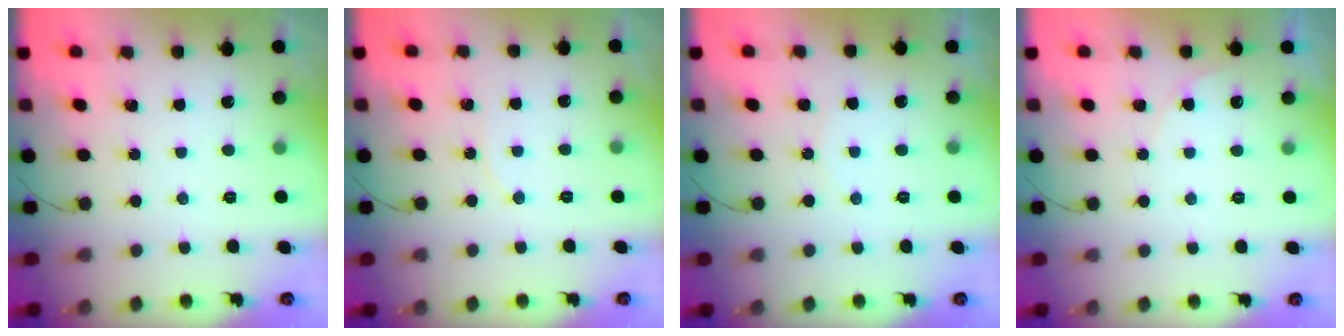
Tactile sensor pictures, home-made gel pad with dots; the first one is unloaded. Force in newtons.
{"total": 3.9, "press": 3.9, "slide": 0.6}
{"total": 2.6, "press": 2.5, "slide": 0.6}
{"total": 3.4, "press": 3.4, "slide": 0.1}